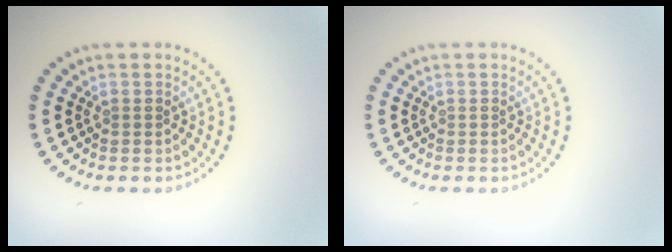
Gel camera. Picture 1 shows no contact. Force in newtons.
{"total": 0.0}